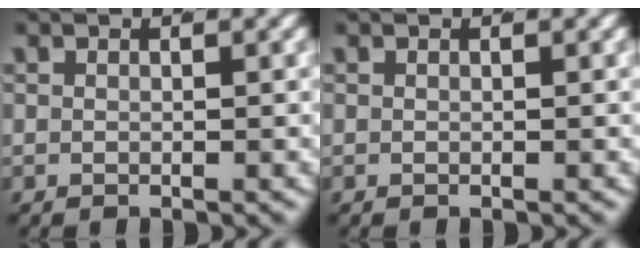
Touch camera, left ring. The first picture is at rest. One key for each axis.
{"total": 0.0}